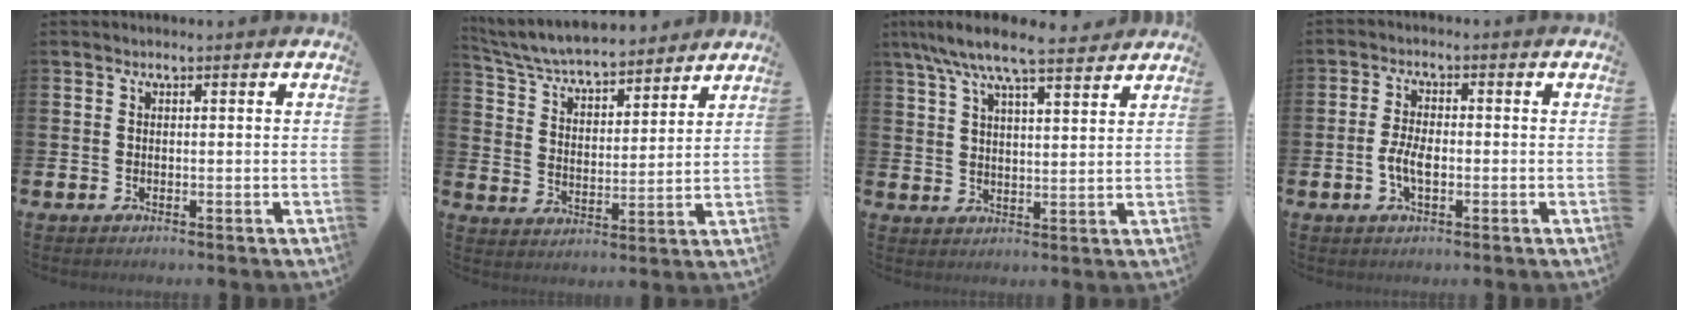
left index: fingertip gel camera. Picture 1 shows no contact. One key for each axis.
{"total": 6.7, "fx": 6.4, "fy": 1.0, "fz": 1.7, "tx": -0.063, "ty": -0.049, "tz": 0.110}
{"total": 8.3, "fx": 7.4, "fy": 1.2, "fz": 3.6, "tx": -0.087, "ty": -0.029, "tz": 0.132}
{"total": 3.6, "fx": -0.8, "fy": 1.7, "fz": 3.1, "tx": -0.058, "ty": 0.000, "tz": -0.018}